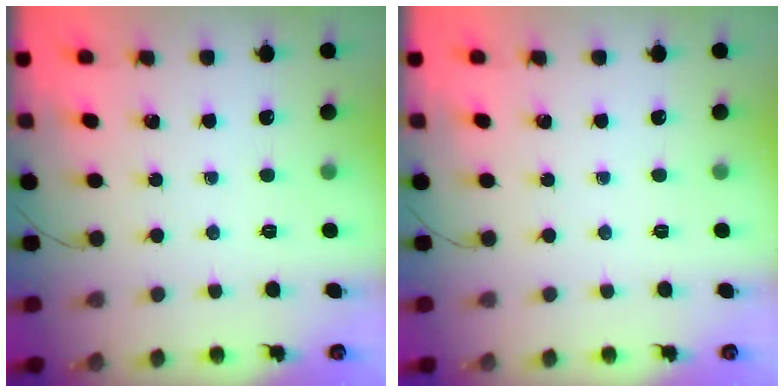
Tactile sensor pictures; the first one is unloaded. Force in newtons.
{"total": 0.0}